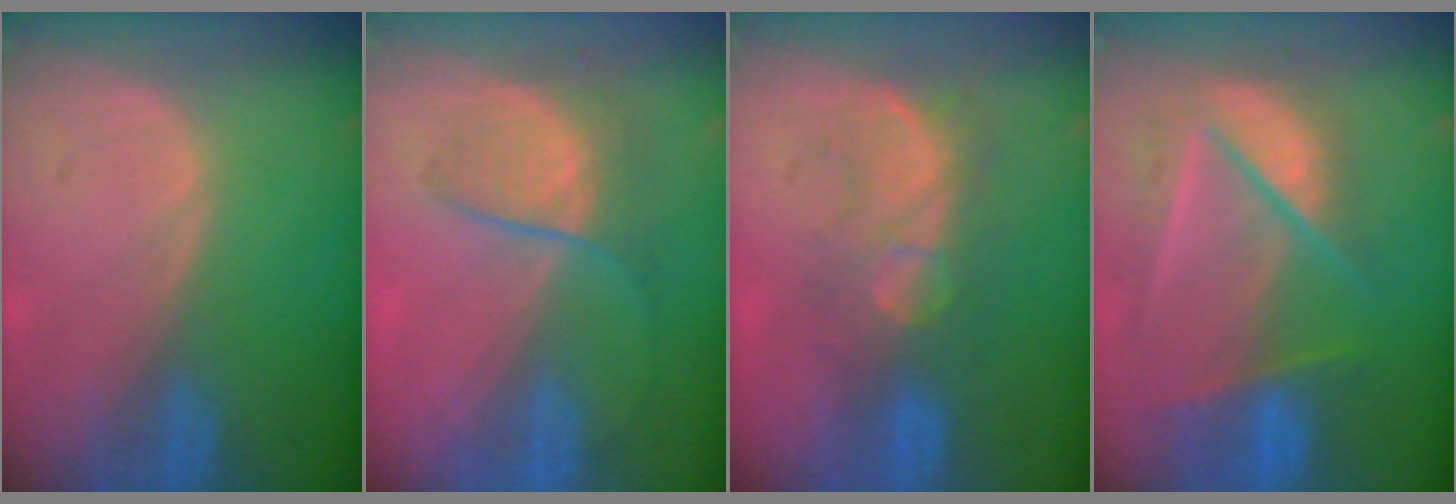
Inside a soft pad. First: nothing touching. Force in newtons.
{"total": 6.4, "press": 6.0, "slide": 2.3}
{"total": 8.2, "press": 7.7, "slide": 2.8}
{"total": 9.7, "press": 8.2, "slide": 5.1}